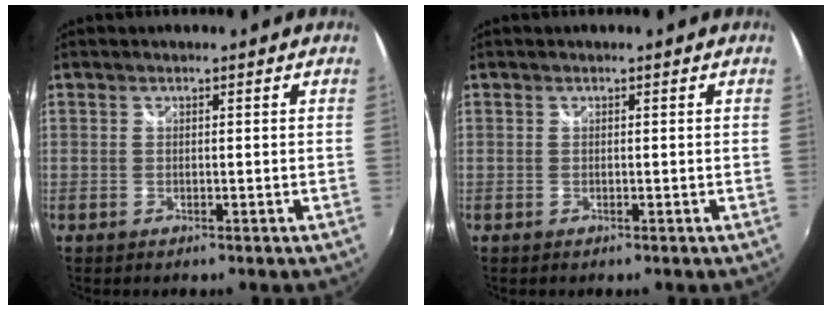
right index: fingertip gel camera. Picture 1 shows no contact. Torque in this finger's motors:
{"motor_torque": [0.00, 0.00, 0.00, 0.00]}